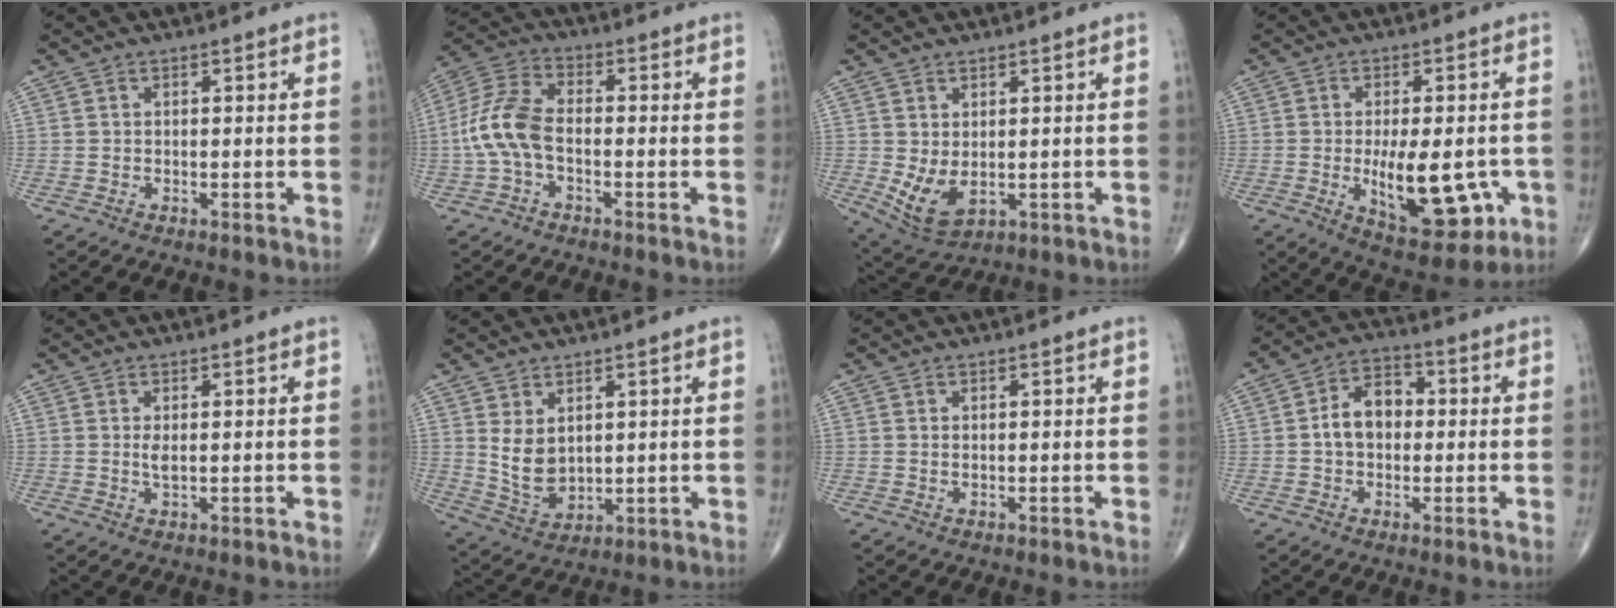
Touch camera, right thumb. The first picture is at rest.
{"total": 9.7, "force": [-1.7, 5.3, 7.9], "torque": [-0.178, 0.030, -0.042]}
{"total": 6.7, "force": [-0.1, 3.8, 5.5], "torque": [-0.100, -0.009, 0.019]}
{"total": 14.8, "force": [-3.2, 6.8, 12.7], "torque": [-0.163, -0.009, -0.030]}
{"total": 1.7, "force": [0.2, 0.6, 1.6], "torque": [-0.032, -0.004, 0.008]}
{"total": 6.9, "force": [2.1, 4.3, 5.0], "torque": [-0.079, -0.021, 0.059]}
{"total": 0.7, "force": [0.2, 0.3, 0.6], "torque": [-0.012, 0.000, 0.006]}
{"total": 8.4, "force": [0.1, 5.9, 5.9], "torque": [-0.083, 0.025, -0.007]}